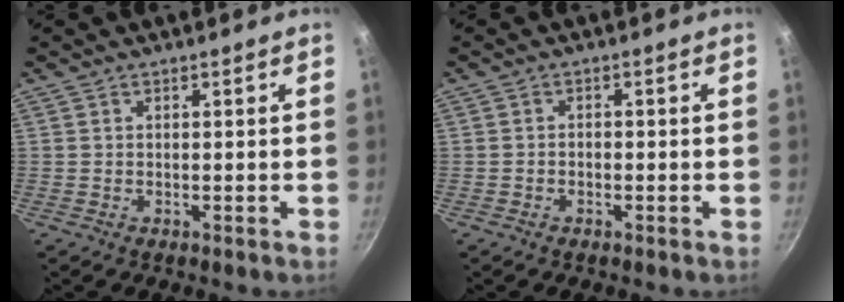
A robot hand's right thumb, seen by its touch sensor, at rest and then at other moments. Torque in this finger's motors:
{"motor_torque": [-0.07, -0.07, -0.44, 0.24, 0.07]}